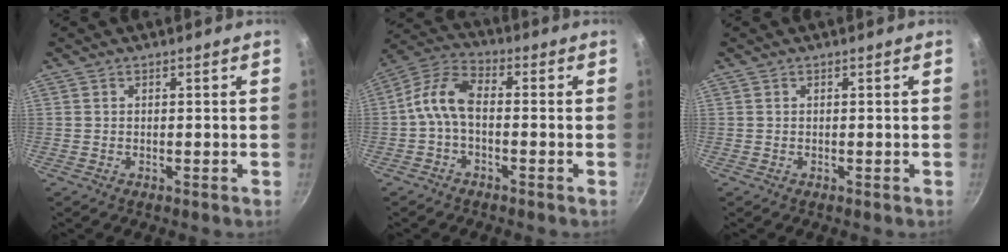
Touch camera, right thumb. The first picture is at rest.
{"total": 8.1, "force": [-1.3, 4.3, 6.7], "torque": [-0.140, 0.037, -0.040]}
{"total": 0.0}